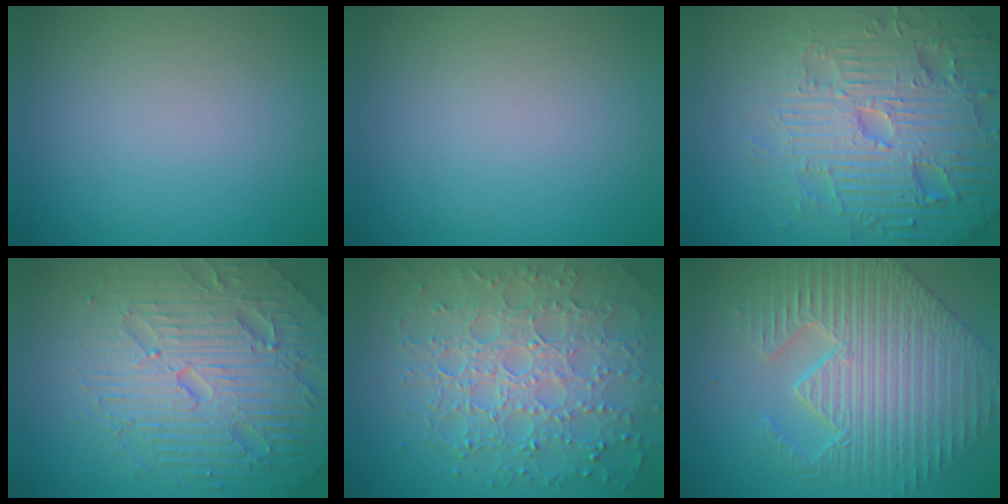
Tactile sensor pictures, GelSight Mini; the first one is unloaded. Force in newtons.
{"total": 0.0}
{"total": 7.8, "press": 7.6, "slide": 1.7}
{"total": 7.3, "press": 7.1, "slide": 1.5}
{"total": 7.8, "press": 5.7, "slide": 5.2}
{"total": 6.6, "press": 5.7, "slide": 3.3}